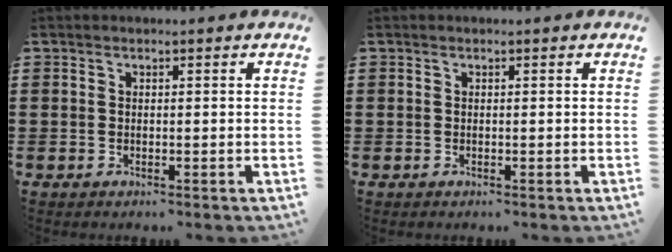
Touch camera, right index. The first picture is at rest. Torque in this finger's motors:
{"motor_torque": [-0.32, 0.35, 0.00, 0.00]}